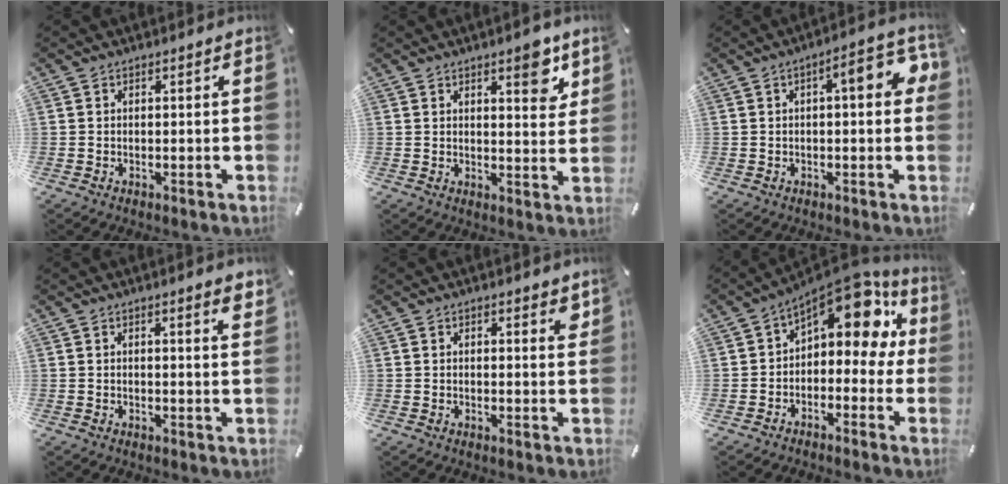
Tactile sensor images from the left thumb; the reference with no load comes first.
{"total": 6.4, "force": [4.4, 2.6, 3.8], "torque": [-0.029, -0.032, 0.067]}
{"total": 8.8, "force": [1.7, 2.9, 8.1], "torque": [-0.102, -0.010, 0.020]}
{"total": 2.8, "force": [1.7, 0.2, 2.2], "torque": [-0.037, -0.005, 0.027]}
{"total": 2.1, "force": [1.5, 0.8, 1.2], "torque": [-0.011, -0.005, 0.024]}
{"total": 13.6, "force": [7.0, 6.5, 9.7], "torque": [-0.143, -0.053, 0.121]}